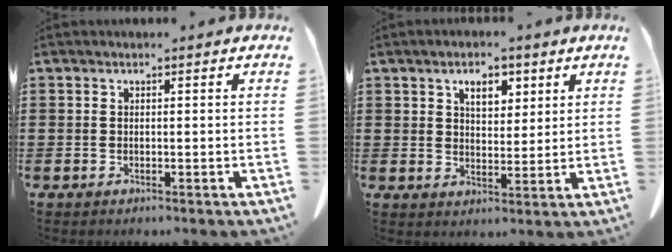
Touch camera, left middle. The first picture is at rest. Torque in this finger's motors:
{"motor_torque": [0.28, 0.19, 0.14, 0.05]}